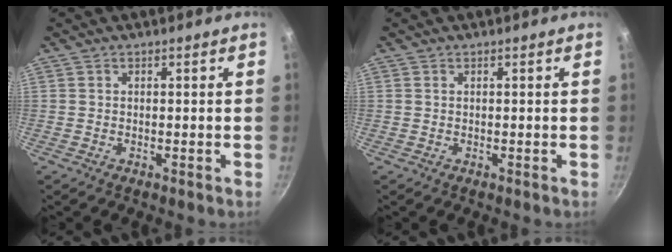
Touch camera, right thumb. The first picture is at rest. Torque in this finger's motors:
{"motor_torque": [0.16, -0.14, -0.35, -0.07, -0.01]}